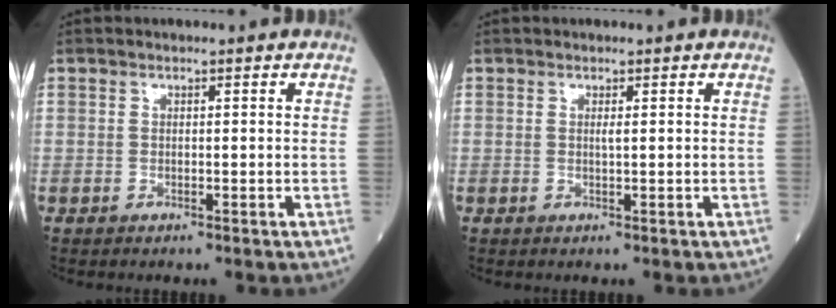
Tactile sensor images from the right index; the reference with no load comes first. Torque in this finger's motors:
{"motor_torque": [0.13, 0.07, 0.11, 0.03]}